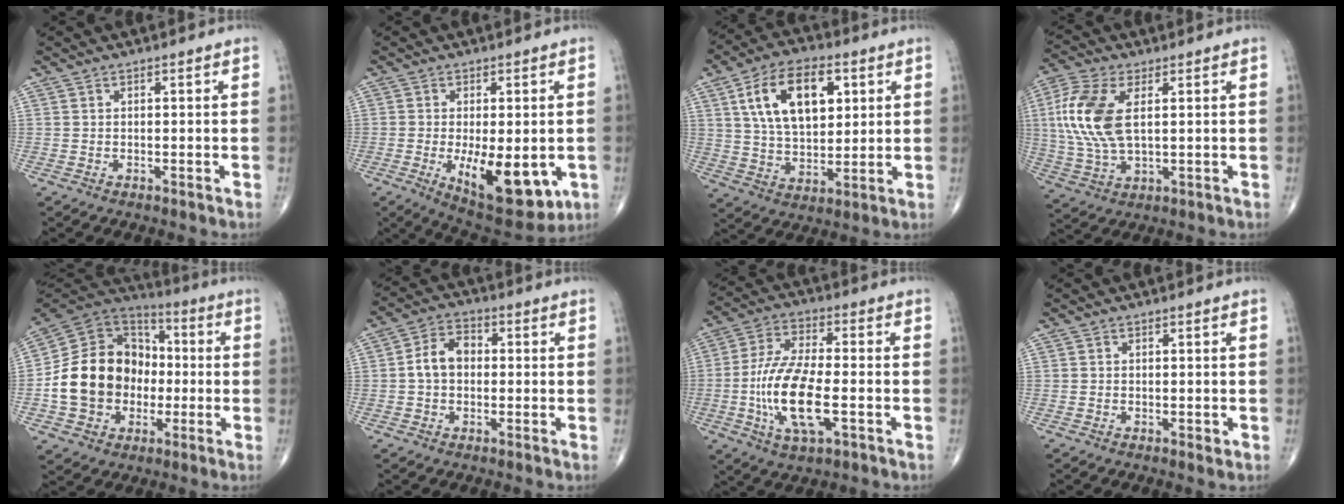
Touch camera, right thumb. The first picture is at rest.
{"total": 14.6, "force": [-3.6, 6.5, 12.6], "torque": [-0.173, -0.021, -0.035]}
{"total": 16.2, "force": [5.4, 9.1, 12.3], "torque": [-0.190, -0.009, 0.098]}
{"total": 13.7, "force": [2.7, 7.0, 11.5], "torque": [-0.266, 0.000, 0.056]}
{"total": 19.1, "force": [-2.7, 15.8, 10.4], "torque": [-0.150, 0.039, -0.047]}
{"total": 6.5, "force": [-0.2, 4.7, 4.5], "torque": [-0.072, 0.023, -0.014]}
{"total": 15.0, "force": [-3.5, 5.8, 13.4], "torque": [-0.272, 0.012, -0.064]}
{"total": 1.0, "force": [-0.3, 0.6, 0.7], "torque": [-0.010, -0.002, -0.006]}